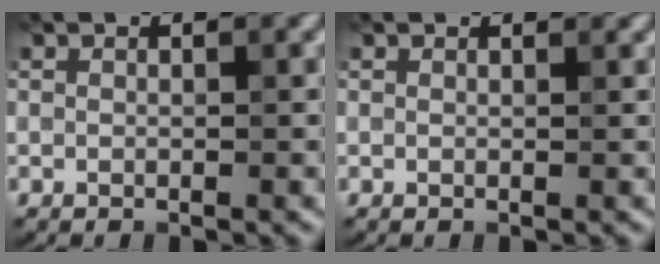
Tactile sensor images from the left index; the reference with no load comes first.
{"total": 1.2, "force": [1.1, 0.1, 0.3], "torque": [-0.012, -0.003, 0.010]}